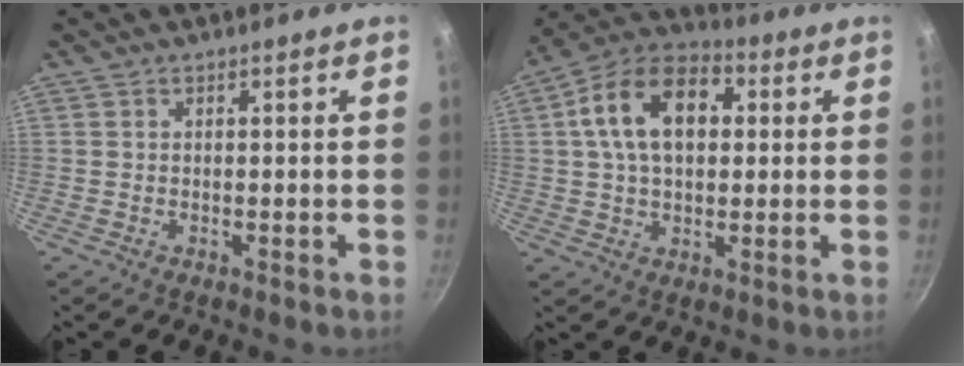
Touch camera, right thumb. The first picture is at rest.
{"total": 15.9, "force": [3.3, 10.2, 11.7], "torque": [-0.173, 0.024, 0.037]}